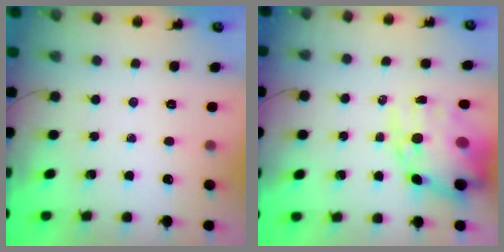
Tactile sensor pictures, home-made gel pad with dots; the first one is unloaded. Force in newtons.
{"total": 16.8, "press": 16.3, "slide": 4.2}